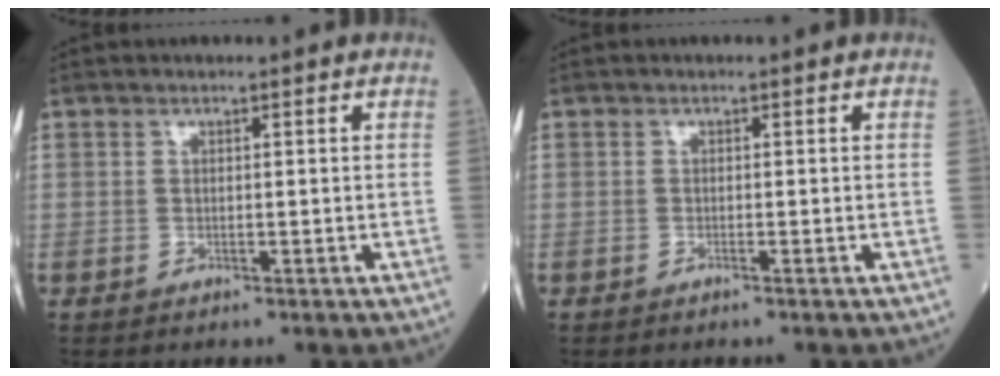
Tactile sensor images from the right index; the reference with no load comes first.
{"total": 0.0}